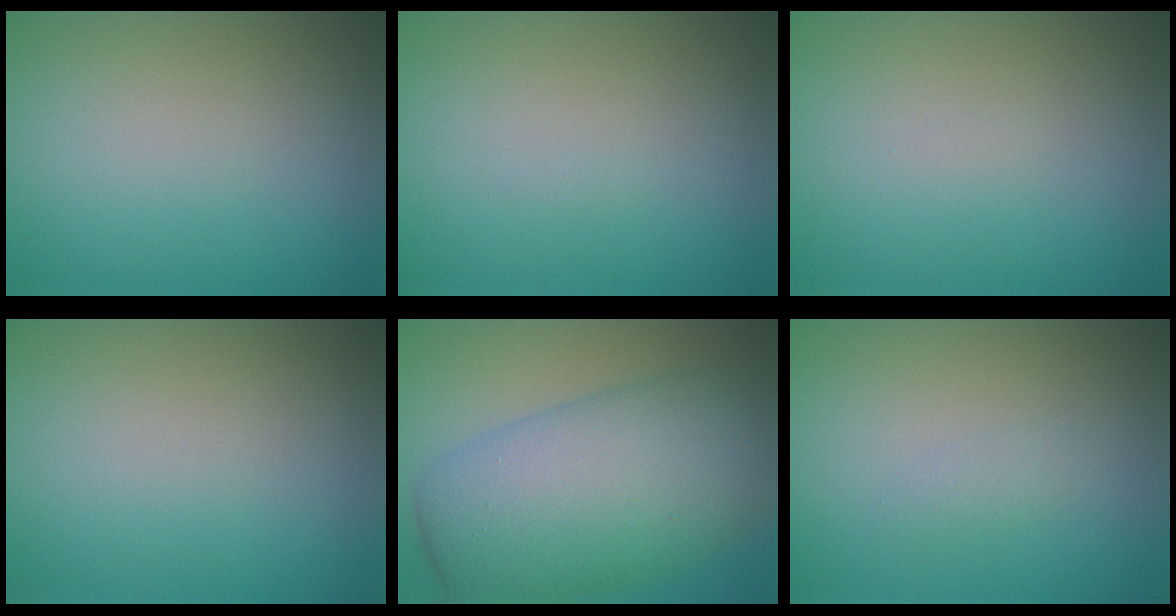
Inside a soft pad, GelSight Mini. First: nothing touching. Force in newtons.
{"total": 0.0}
{"total": 0.0}
{"total": 0.0}
{"total": 11.2, "press": 11.2, "slide": 0.3}
{"total": 0.9, "press": 0.9, "slide": 0.0}